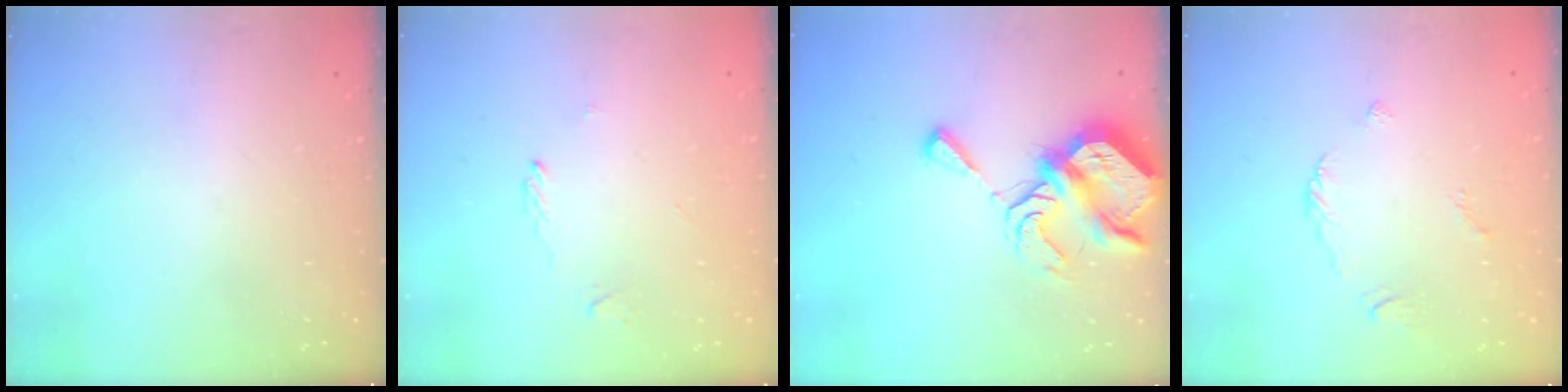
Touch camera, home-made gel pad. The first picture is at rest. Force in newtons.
{"total": 1.7, "press": 1.7, "slide": 0.3}
{"total": 10.1, "press": 10.0, "slide": 1.3}
{"total": 2.3, "press": 2.3, "slide": 0.5}